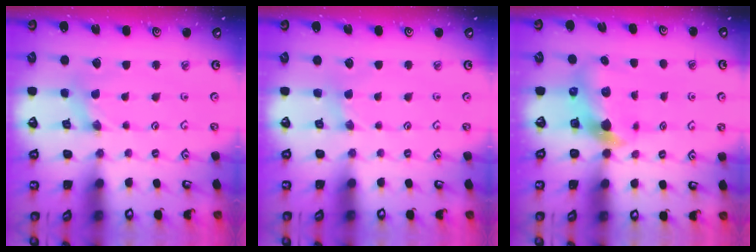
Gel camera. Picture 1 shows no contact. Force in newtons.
{"total": 1.7, "press": 1.6, "slide": 0.4}
{"total": 6.8, "press": 6.8, "slide": 0.9}